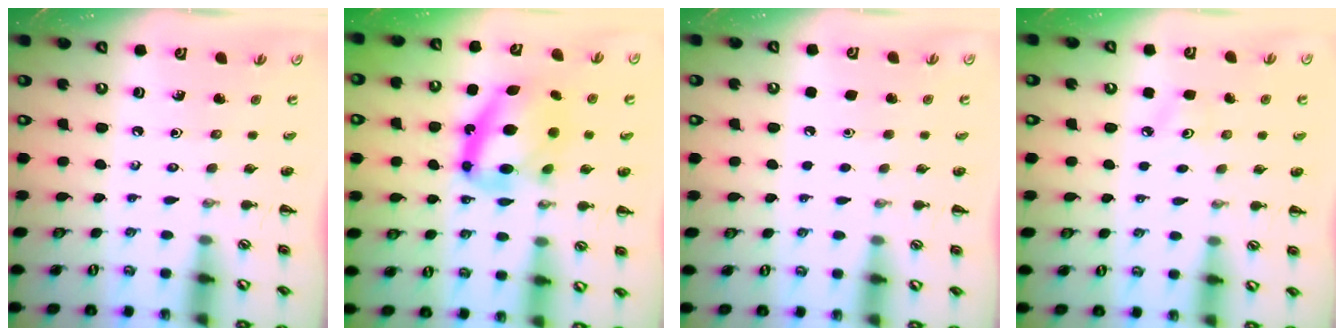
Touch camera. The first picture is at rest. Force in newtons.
{"total": 12.5, "press": 12.1, "slide": 3.1}
{"total": 1.7, "press": 1.7, "slide": 0.1}
{"total": 2.8, "press": 2.7, "slide": 0.8}